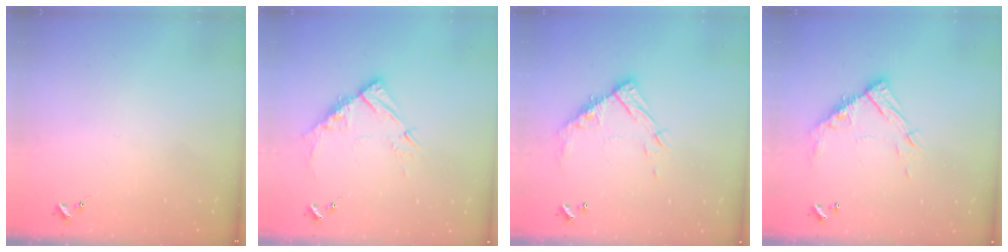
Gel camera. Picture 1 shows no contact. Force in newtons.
{"total": 10.7, "press": 10.7, "slide": 0.9}
{"total": 13.1, "press": 13.1, "slide": 1.1}
{"total": 13.1, "press": 13.1, "slide": 1.1}